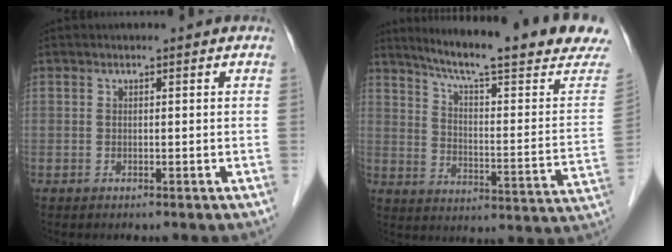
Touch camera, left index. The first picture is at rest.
{"total": 23.0, "force": [19.4, 0.7, 12.4], "torque": [-0.179, -0.052, 0.255]}